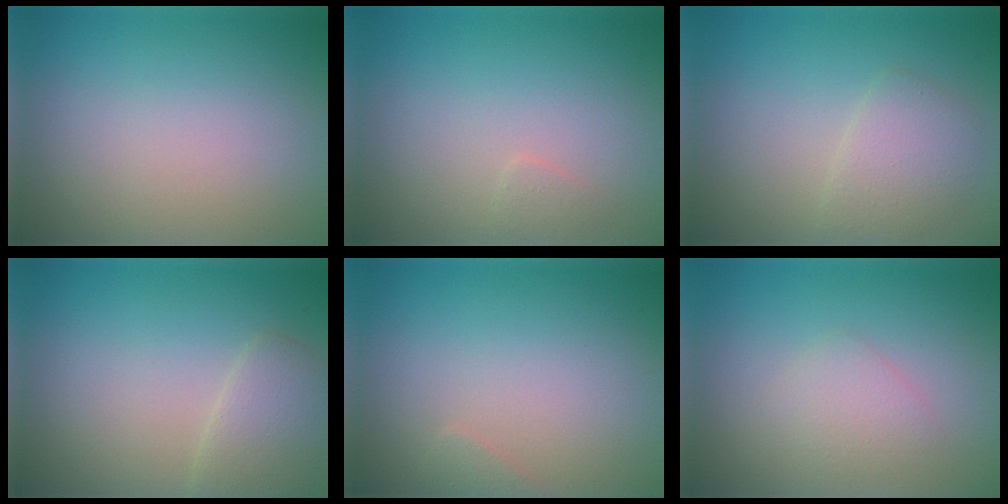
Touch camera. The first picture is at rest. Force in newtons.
{"total": 0.7, "press": 0.7, "slide": 0.0}
{"total": 2.7, "press": 2.7, "slide": 0.1}
{"total": 2.6, "press": 2.6, "slide": 0.2}
{"total": 0.8, "press": 0.8, "slide": 0.0}
{"total": 1.8, "press": 1.8, "slide": 0.0}